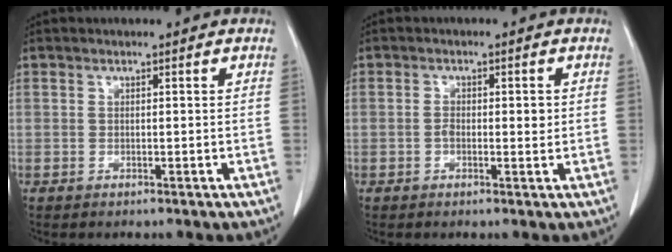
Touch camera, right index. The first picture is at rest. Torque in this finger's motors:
{"motor_torque": [-0.11, 0.17, 0.01, 0.01]}